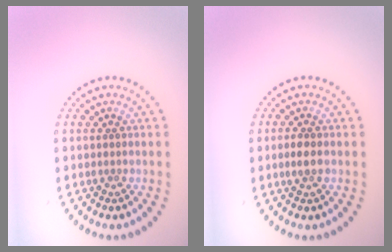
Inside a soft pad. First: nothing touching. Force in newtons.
{"total": 1.4, "press": 1.4, "slide": 0.2}